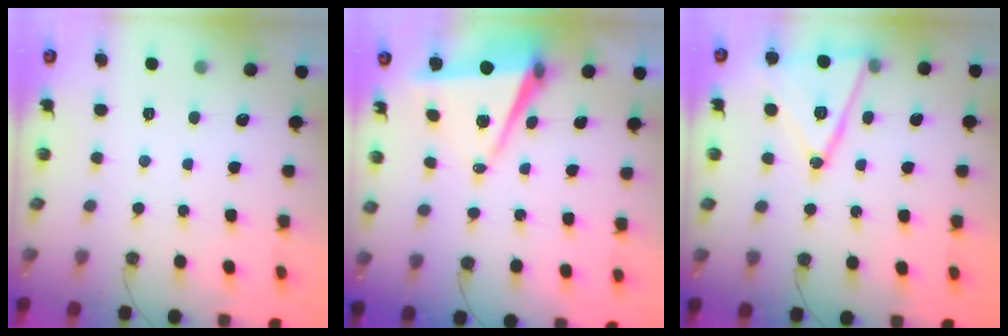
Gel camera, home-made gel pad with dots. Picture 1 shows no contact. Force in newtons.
{"total": 7.4, "press": 6.2, "slide": 4.1}
{"total": 15.4, "press": 15.0, "slide": 3.4}